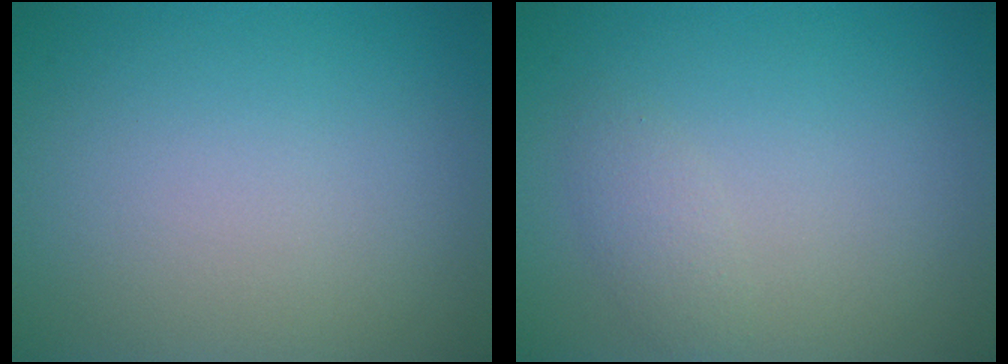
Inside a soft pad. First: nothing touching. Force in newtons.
{"total": 1.2, "press": 1.2, "slide": 0.0}